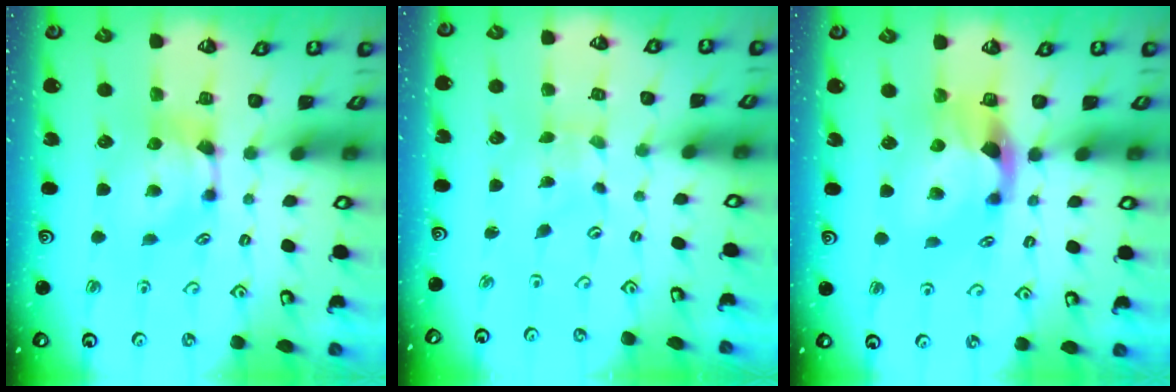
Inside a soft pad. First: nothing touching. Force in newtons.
{"total": 4.9, "press": 4.9, "slide": 0.2}
{"total": 3.1, "press": 2.7, "slide": 1.4}